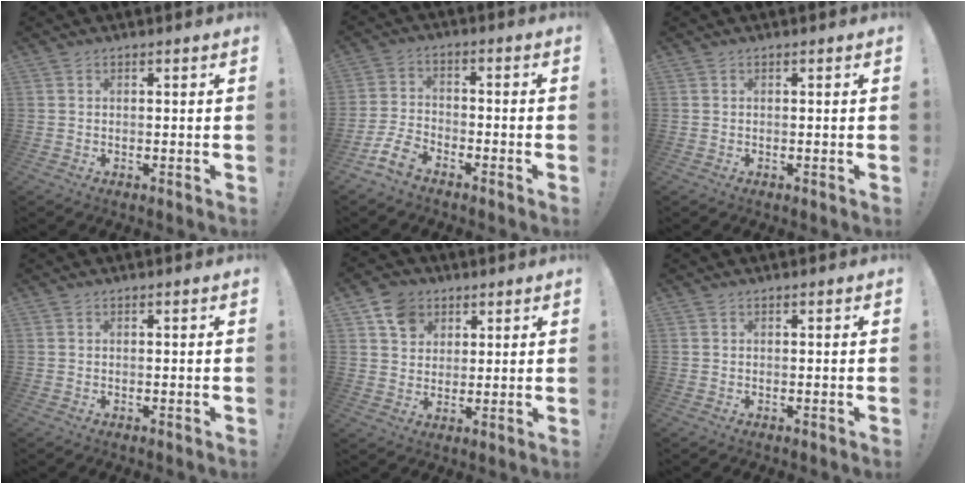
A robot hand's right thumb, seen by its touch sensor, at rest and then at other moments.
{"total": 7.6, "force": [-5.7, 3.6, 3.6], "torque": [-0.087, 0.020, -0.108]}
{"total": 0.0}
{"total": 0.0}
{"total": 8.4, "force": [4.3, 6.9, 2.3], "torque": [-0.031, -0.022, 0.085]}
{"total": 0.0}